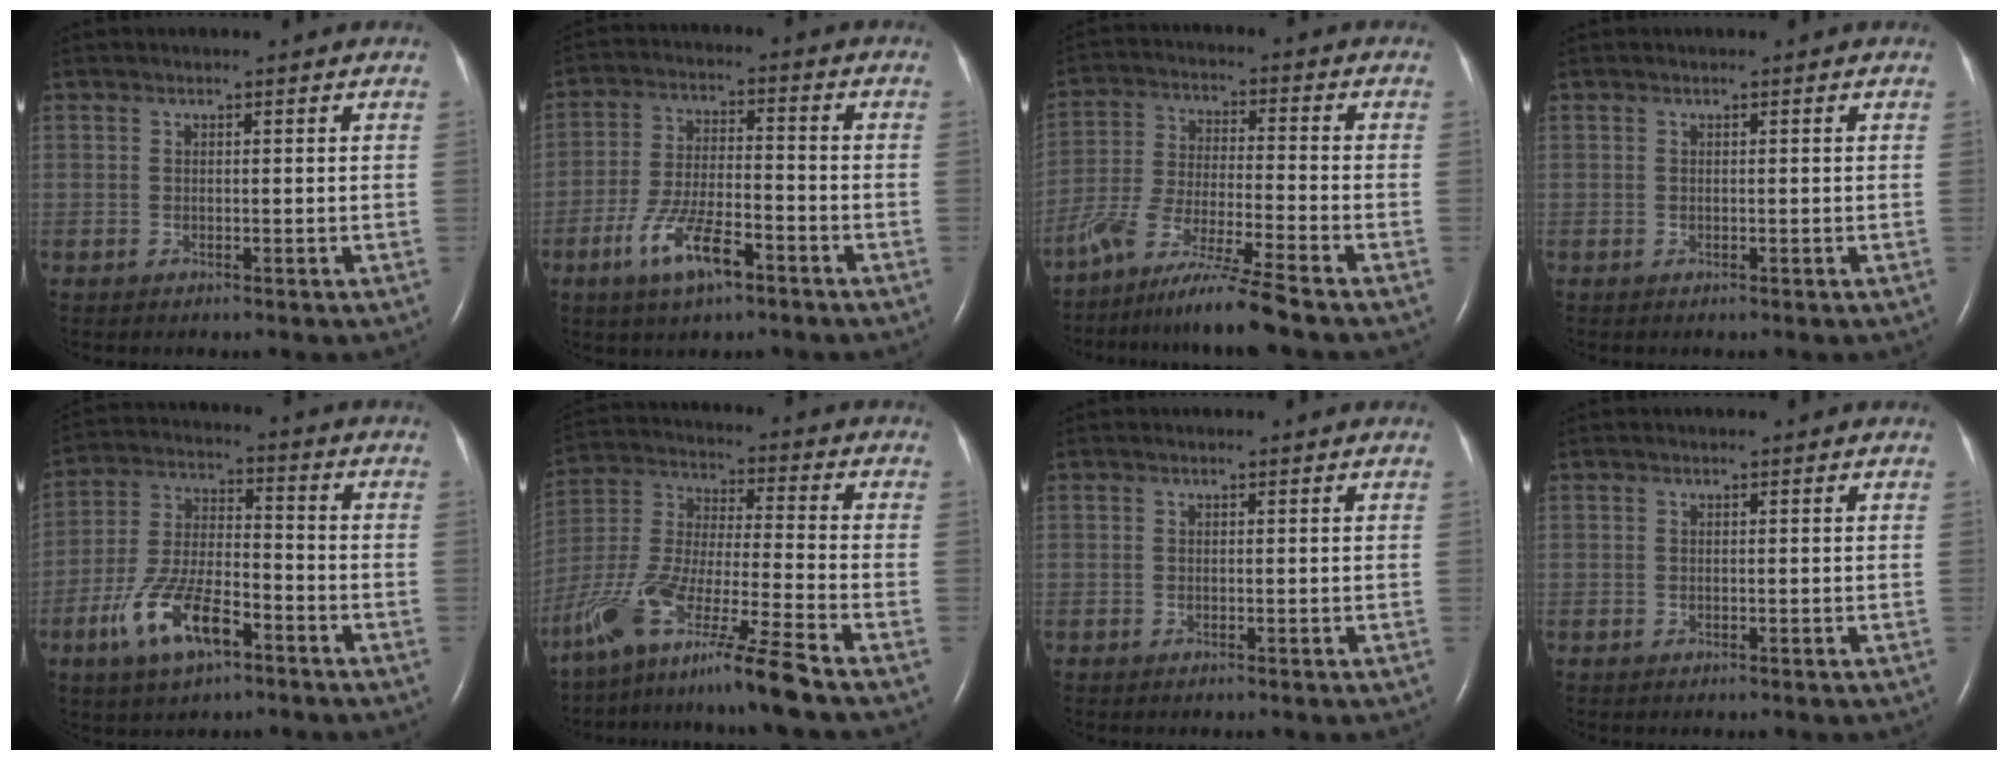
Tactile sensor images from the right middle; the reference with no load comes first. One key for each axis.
{"total": 10.0, "fx": -5.4, "fy": 2.9, "fz": 7.9, "tx": -0.156, "ty": -0.003, "tz": -0.098}
{"total": 10.0, "fx": -8.1, "fy": -1.2, "fz": 5.7, "tx": -0.117, "ty": -0.027, "tz": -0.154}
{"total": 0.0}
{"total": 11.7, "fx": -6.1, "fy": 4.2, "fz": 9.1, "tx": -0.199, "ty": 0.005, "tz": -0.109}
{"total": 15.0, "fx": -10.9, "fy": -1.0, "fz": 10.3, "tx": -0.223, "ty": -0.029, "tz": -0.205}
{"total": 0.0}
{"total": 0.0}